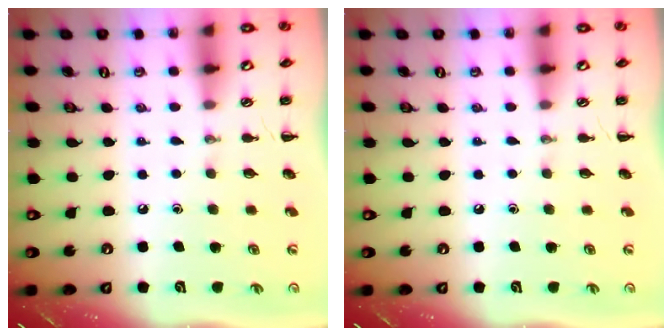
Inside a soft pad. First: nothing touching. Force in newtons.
{"total": 0.0}